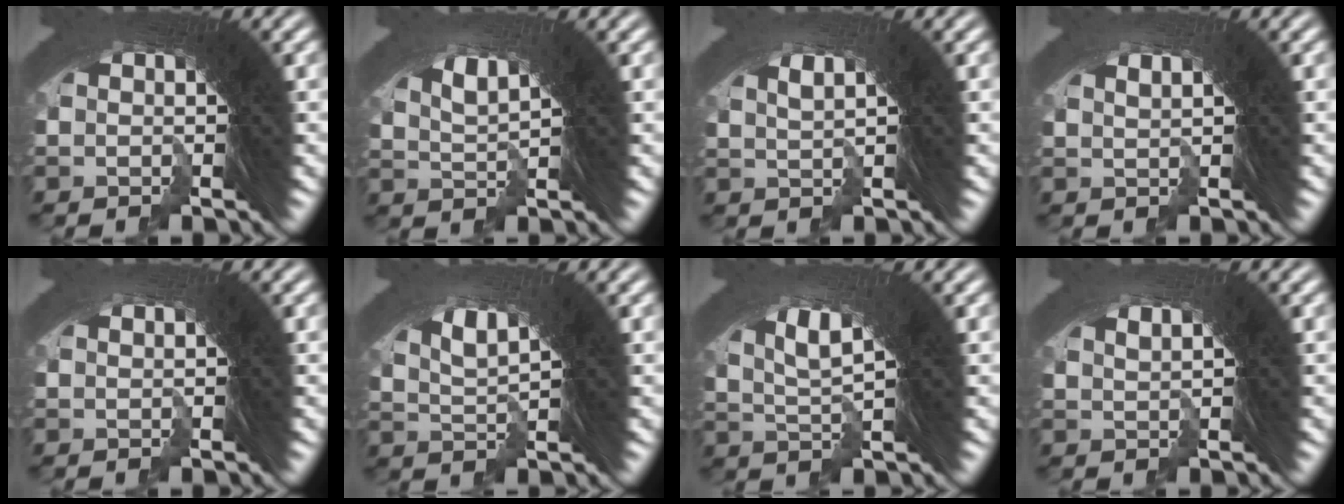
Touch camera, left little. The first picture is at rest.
{"total": 6.0, "force": [1.3, 3.3, 4.9], "torque": [-0.111, -0.006, 0.019]}
{"total": 3.1, "force": [0.4, 2.0, 2.3], "torque": [-0.067, -0.004, 0.004]}
{"total": 0.7, "force": [-0.3, 0.4, 0.5], "torque": [-0.028, -0.010, 0.000]}
{"total": 1.0, "force": [-0.5, -0.5, -0.7], "torque": [0.008, -0.007, -0.003]}
{"total": 6.8, "force": [1.5, 3.7, 5.5], "torque": [-0.122, -0.005, 0.020]}
{"total": 7.7, "force": [0.8, 4.6, 6.1], "torque": [-0.136, -0.009, 0.012]}
{"total": 1.1, "force": [-0.2, 0.7, 0.8], "torque": [-0.036, -0.010, 0.001]}